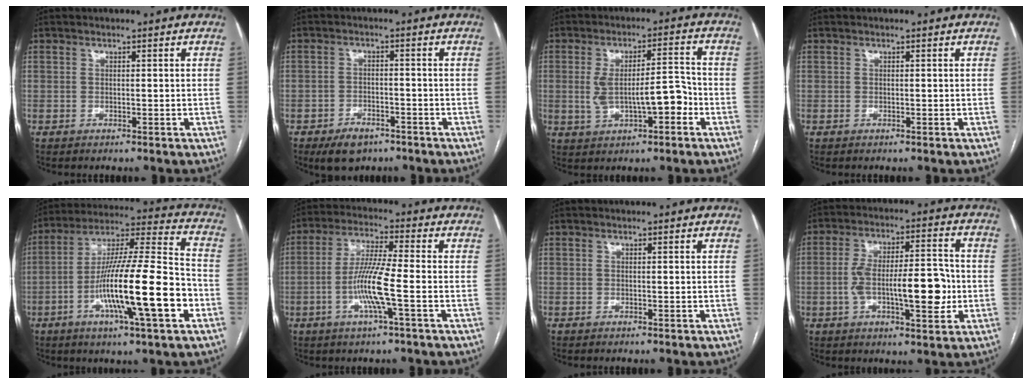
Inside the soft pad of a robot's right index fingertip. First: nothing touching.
{"total": 5.5, "force": [-3.8, 3.0, 2.5], "torque": [-0.044, 0.000, -0.055]}
{"total": 8.4, "force": [-1.7, 2.8, 7.8], "torque": [-0.136, 0.023, -0.019]}
{"total": 0.0}
{"total": 20.0, "force": [-6.3, 1.3, 19.0], "torque": [-0.325, -0.007, -0.105]}
{"total": 9.1, "force": [-2.5, 0.0, 8.8], "torque": [-0.174, -0.004, -0.053]}
{"total": 0.0}
{"total": 13.1, "force": [-2.0, 3.7, 12.4], "torque": [-0.205, 0.020, -0.028]}